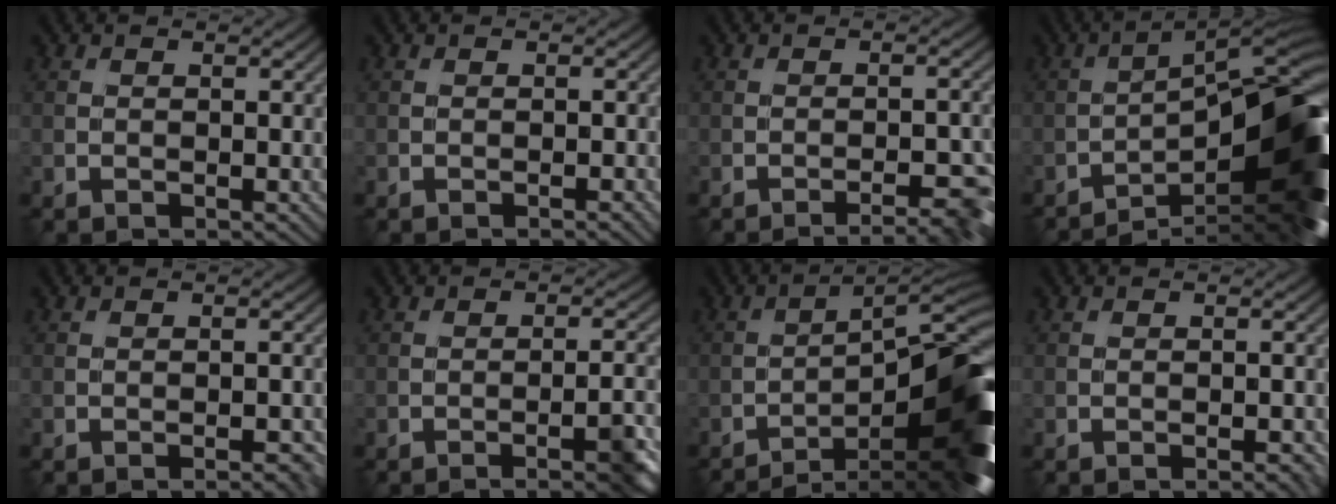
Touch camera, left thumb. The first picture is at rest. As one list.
[{"total": 1.1, "force": [-0.6, 0.2, 0.9], "torque": [-0.012, 0.000, -0.010]}, {"total": 5.0, "force": [-3.2, 1.1, 3.7], "torque": [-0.050, 0.001, -0.039]}, {"total": 14.1, "force": [-6.9, 3.7, 11.7], "torque": [-0.155, 0.004, -0.114]}, {"total": 1.9, "force": [-1.1, 0.4, 1.5], "torque": [-0.018, 0.002, -0.013]}, {"total": 4.8, "force": [-2.5, 0.8, 4.1], "torque": [-0.052, 0.008, -0.037]}, {"total": 14.5, "force": [-8.3, 3.5, 11.4], "torque": [-0.139, 0.008, -0.126]}, {"total": 1.5, "force": [-0.9, 0.3, 1.2], "torque": [-0.015, 0.001, -0.012]}]